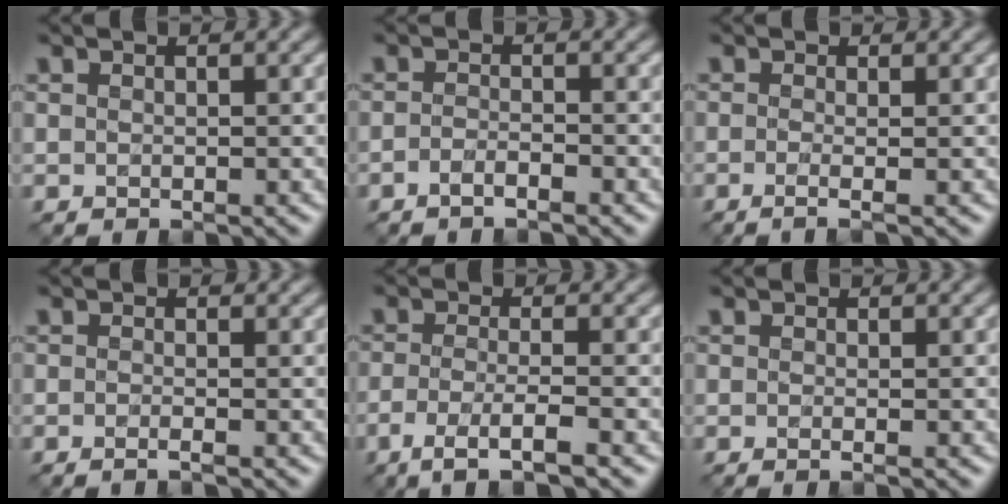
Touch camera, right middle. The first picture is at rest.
{"total": 1.5, "force": [-1.1, 0.3, 1.0], "torque": [-0.019, -0.002, -0.023]}
{"total": 2.3, "force": [-0.4, 0.9, 2.1], "torque": [-0.022, -0.006, -0.021]}
{"total": 1.1, "force": [-0.5, 0.3, 0.9], "torque": [-0.013, -0.006, -0.019]}
{"total": 4.2, "force": [-2.3, 0.8, 3.5], "torque": [-0.065, -0.007, -0.051]}
{"total": 1.1, "force": [-0.3, 0.4, 1.0], "torque": [-0.011, -0.009, -0.013]}